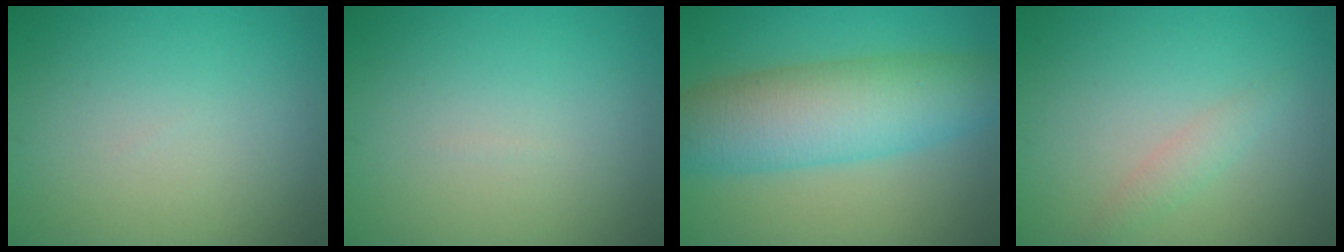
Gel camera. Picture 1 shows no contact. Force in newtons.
{"total": 0.0}
{"total": 8.6, "press": 8.6, "slide": 0.5}
{"total": 1.3, "press": 1.3, "slide": 0.1}